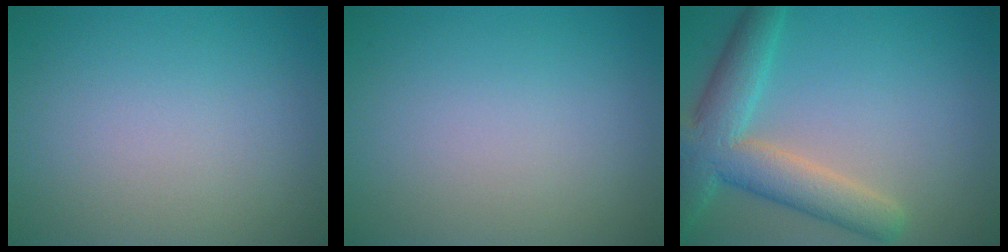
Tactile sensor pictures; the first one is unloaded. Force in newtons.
{"total": 0.0}
{"total": 6.6, "press": 6.6, "slide": 0.5}